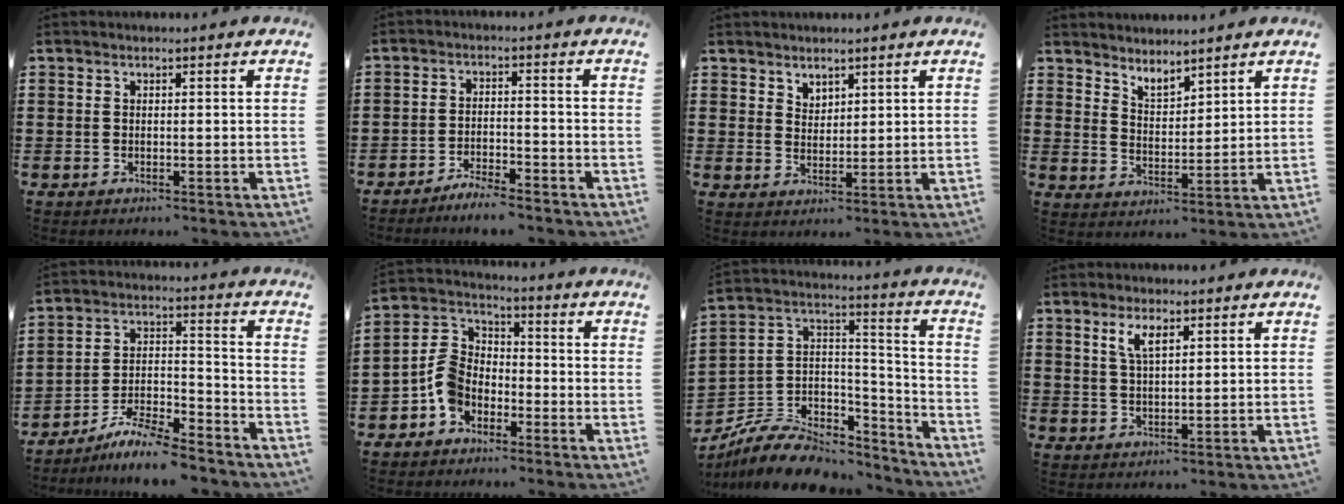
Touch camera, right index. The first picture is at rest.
{"total": 3.8, "force": [-3.7, -0.1, 0.5], "torque": [-0.014, 0.004, -0.078]}
{"total": 2.8, "force": [2.4, 1.4, 0.0], "torque": [-0.006, 0.004, 0.046]}
{"total": 3.5, "force": [3.5, 0.5, -0.1], "torque": [-0.011, -0.009, 0.066]}
{"total": 8.1, "force": [-7.7, 0.8, 2.6], "torque": [-0.045, 0.013, -0.149]}
{"total": 6.4, "force": [-3.1, 4.8, 2.9], "torque": [-0.096, 0.009, -0.068]}
{"total": 9.1, "force": [-7.0, 4.8, 3.2], "torque": [-0.072, 0.016, -0.132]}
{"total": 3.7, "force": [1.9, 1.3, 2.9], "torque": [-0.064, 0.006, 0.033]}